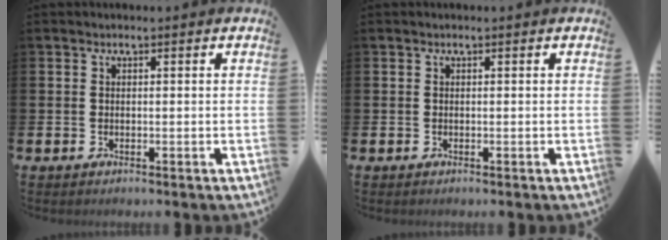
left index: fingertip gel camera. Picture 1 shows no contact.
{"total": 0.0}